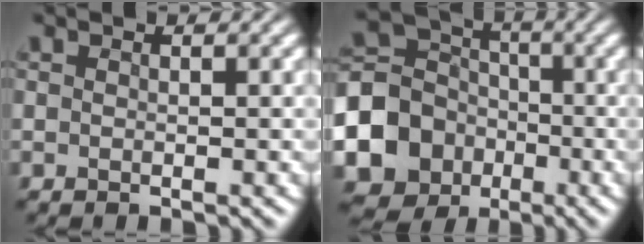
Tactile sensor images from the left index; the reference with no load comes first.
{"total": 13.8, "force": [-4.8, 12.2, 4.2], "torque": [-0.116, -0.038, -0.113]}